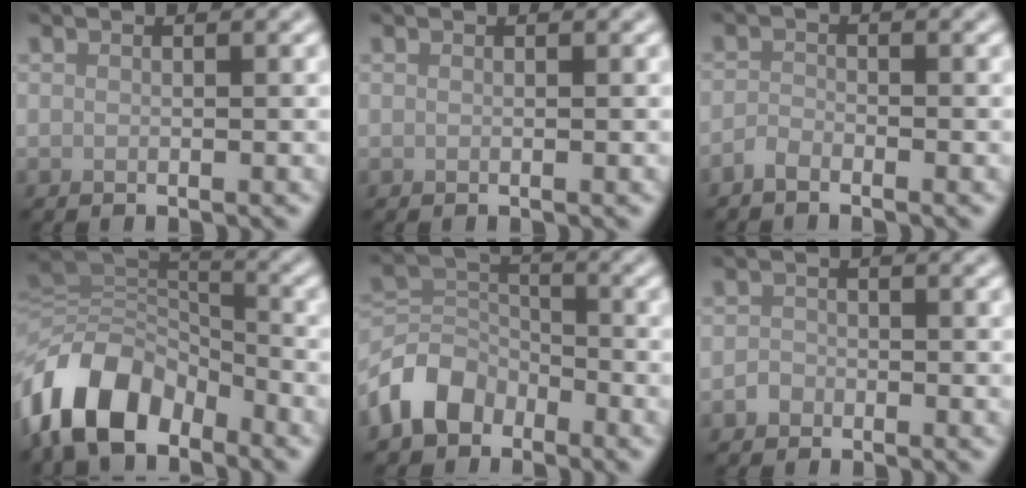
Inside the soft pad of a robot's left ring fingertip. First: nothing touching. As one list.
[{"total": 0.0}, {"total": 1.2, "force": [-1.0, 0.4, 0.5], "torque": [-0.011, 0.002, -0.025]}, {"total": 9.8, "force": [-5.7, 5.7, 5.6], "torque": [-0.096, 0.004, -0.117]}, {"total": 5.1, "force": [-3.3, 3.4, 1.8], "torque": [-0.033, 0.002, -0.077]}, {"total": 1.2, "force": [-0.7, 0.9, 0.1], "torque": [0.004, 0.005, -0.016]}]